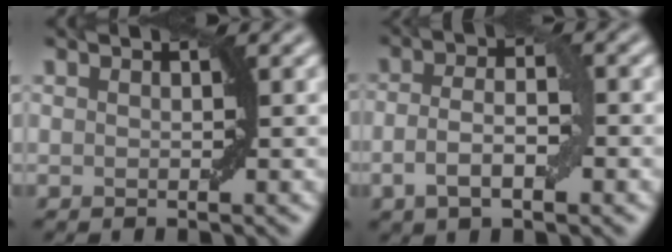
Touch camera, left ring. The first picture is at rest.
{"total": 4.1, "force": [-1.2, 1.6, 3.6], "torque": [-0.069, 0.003, -0.027]}